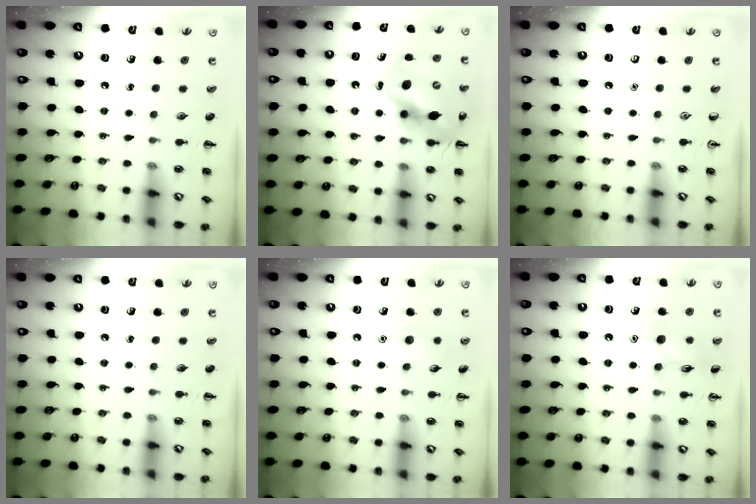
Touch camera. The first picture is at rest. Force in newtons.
{"total": 12.8, "press": 12.4, "slide": 3.2}
{"total": 0.0}
{"total": 0.0}
{"total": 5.6, "press": 5.4, "slide": 1.4}
{"total": 9.1, "press": 9.1, "slide": 0.7}